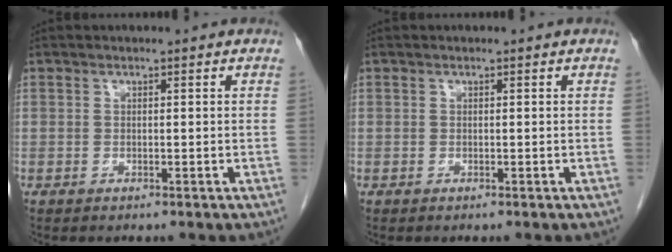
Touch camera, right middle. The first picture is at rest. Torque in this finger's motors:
{"motor_torque": [0.02, -0.01, -0.01, -0.01]}